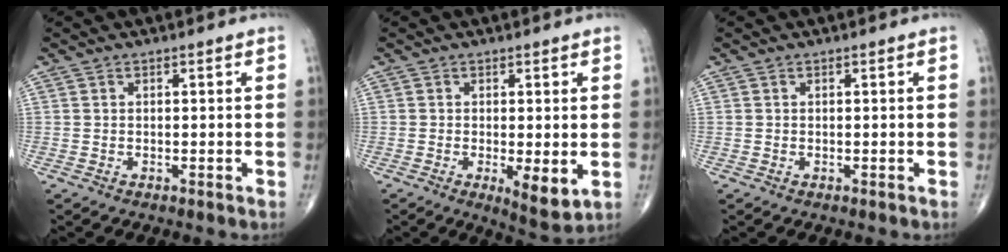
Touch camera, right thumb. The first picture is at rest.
{"total": 5.8, "force": [-1.1, 2.0, 5.4], "torque": [-0.085, -0.020, -0.014]}
{"total": 0.0}